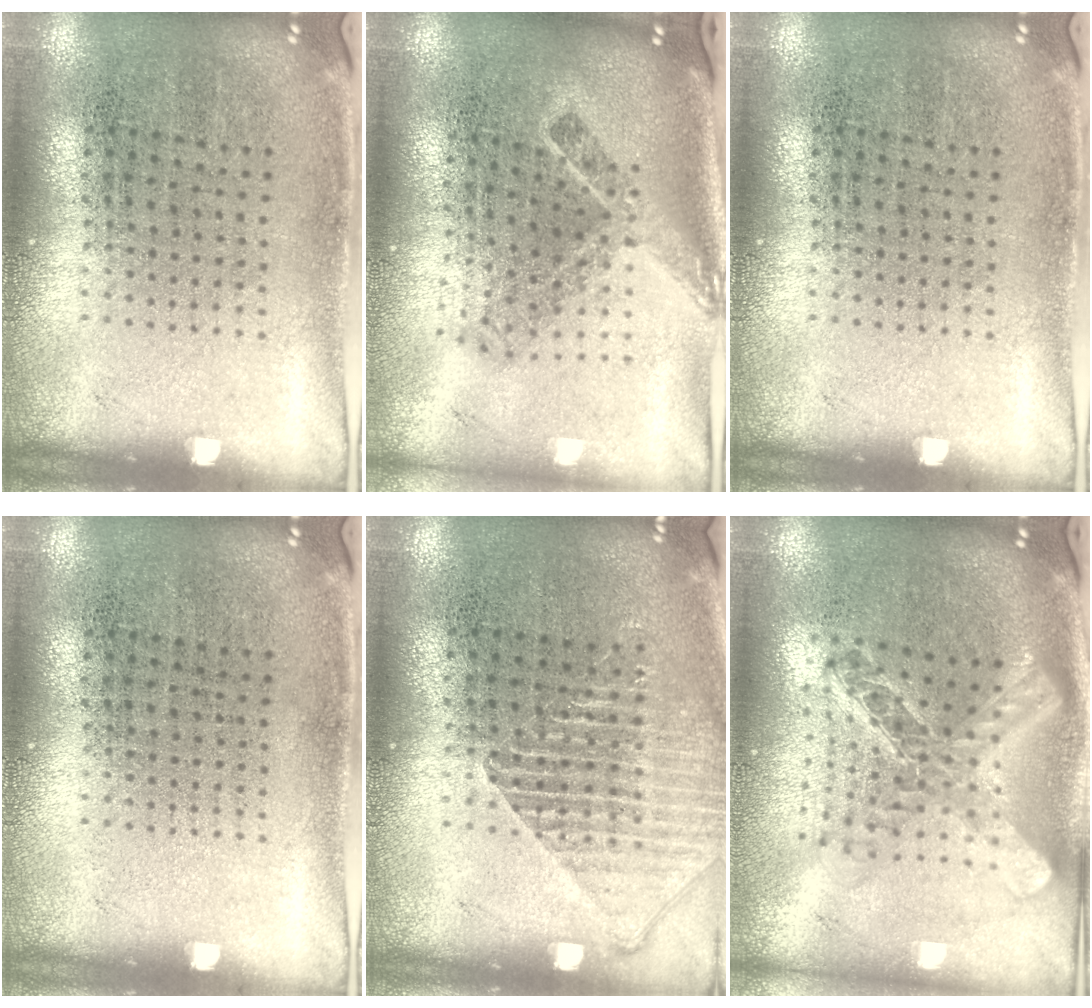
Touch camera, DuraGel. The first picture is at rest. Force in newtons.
{"total": 2.2, "press": 1.5, "slide": 1.6}
{"total": 0.0}
{"total": 0.0}
{"total": 1.3, "press": 1.3, "slide": 0.4}
{"total": 2.3, "press": 1.8, "slide": 1.4}